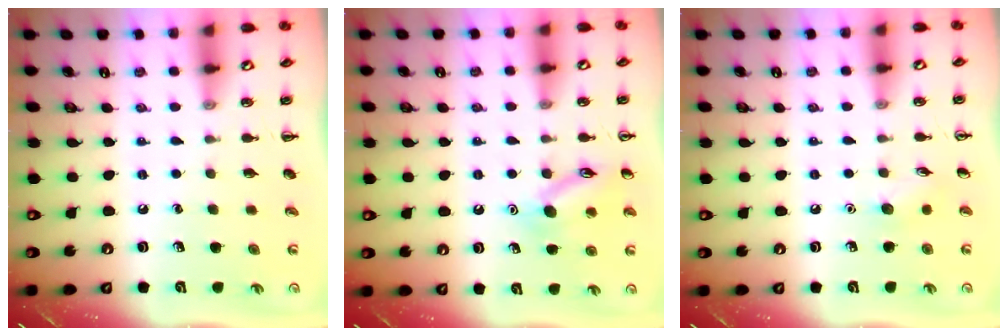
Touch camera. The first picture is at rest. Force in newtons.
{"total": 12.0, "press": 12.0, "slide": 0.8}
{"total": 5.7, "press": 5.5, "slide": 1.5}